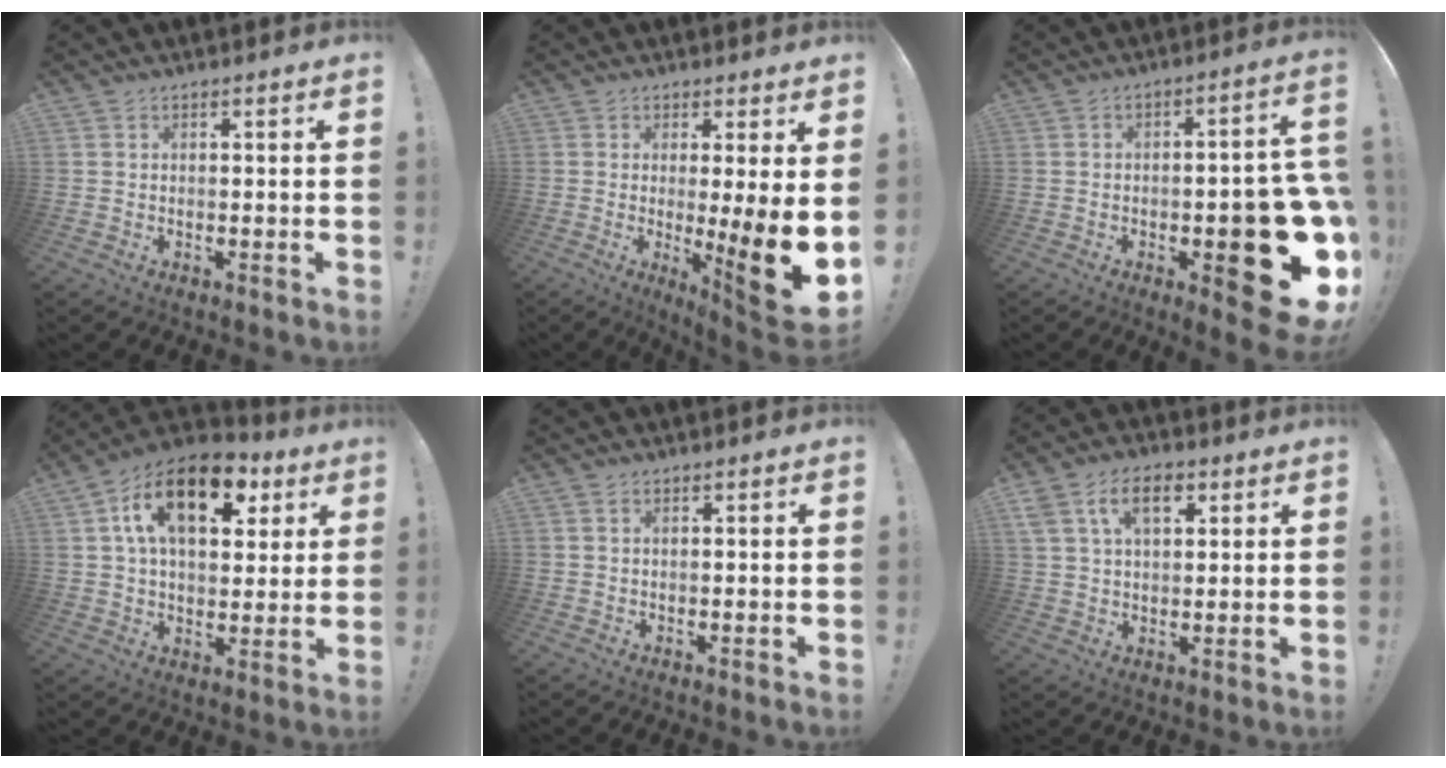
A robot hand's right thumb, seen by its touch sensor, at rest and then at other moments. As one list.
[{"total": 13.4, "force": [-2.0, 0.3, 13.2], "torque": [-0.170, -0.022, -0.024]}, {"total": 21.8, "force": [-5.9, 8.2, 19.3], "torque": [-0.225, 0.023, -0.068]}, {"total": 17.7, "force": [7.5, 9.9, 12.6], "torque": [-0.198, -0.018, 0.130]}, {"total": 0.5, "force": [0.1, -0.3, 0.4], "torque": [-0.013, 0.005, 0.004]}, {"total": 10.2, "force": [4.4, 5.9, 7.0], "torque": [-0.114, 0.009, 0.081]}]